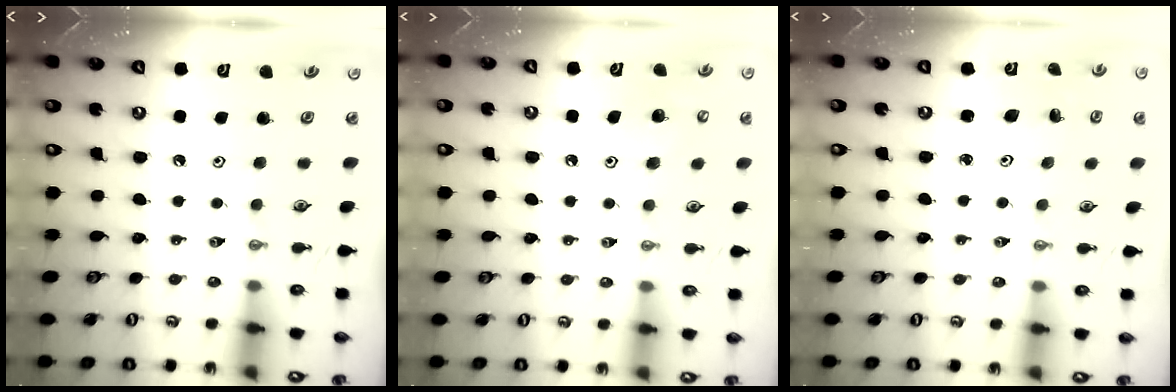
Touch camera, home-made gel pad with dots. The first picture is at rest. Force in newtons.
{"total": 8.3, "press": 8.2, "slide": 0.7}
{"total": 2.3, "press": 2.3, "slide": 0.3}